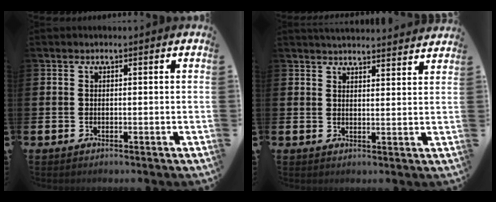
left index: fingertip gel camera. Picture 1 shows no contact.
{"total": 3.9, "force": [3.9, 0.1, 0.1], "torque": [-0.006, -0.025, 0.071]}